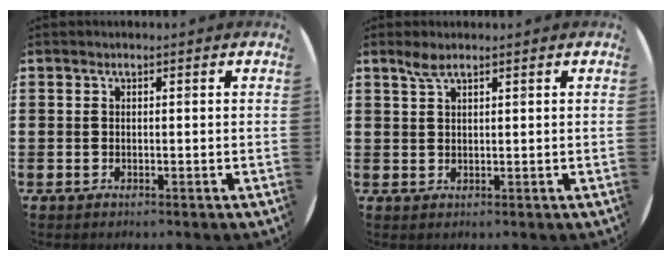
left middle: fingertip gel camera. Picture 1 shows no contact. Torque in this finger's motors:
{"motor_torque": [0.37, -0.26, 0.04, 0.01]}